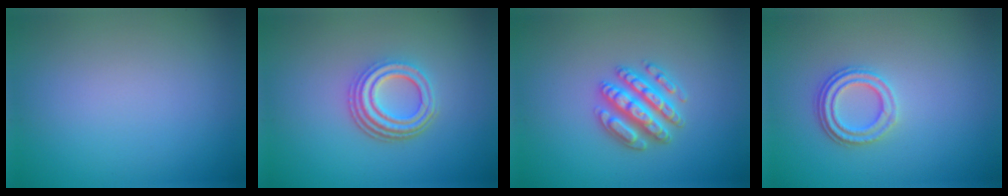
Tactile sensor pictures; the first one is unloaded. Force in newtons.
{"total": 4.3, "press": 3.2, "slide": 2.9}
{"total": 3.5, "press": 3.4, "slide": 0.8}
{"total": 2.4, "press": 2.0, "slide": 1.3}